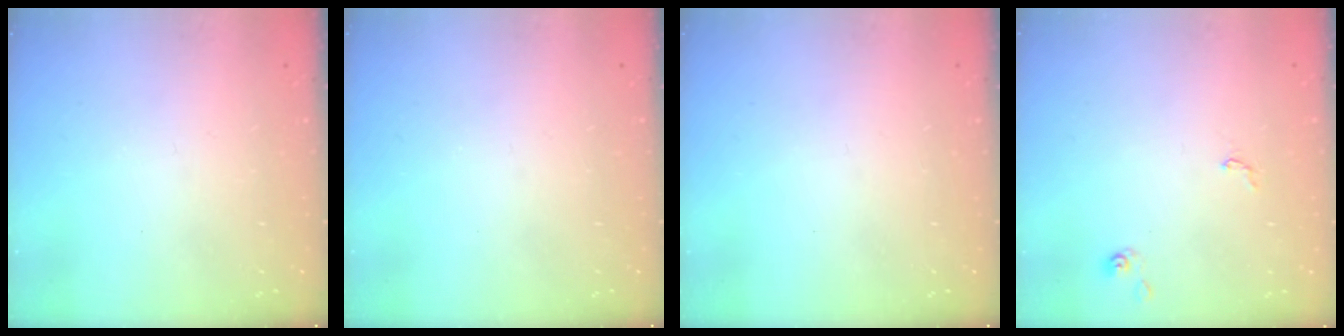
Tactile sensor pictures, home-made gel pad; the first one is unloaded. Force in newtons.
{"total": 0.0}
{"total": 0.0}
{"total": 1.9, "press": 1.9, "slide": 0.2}